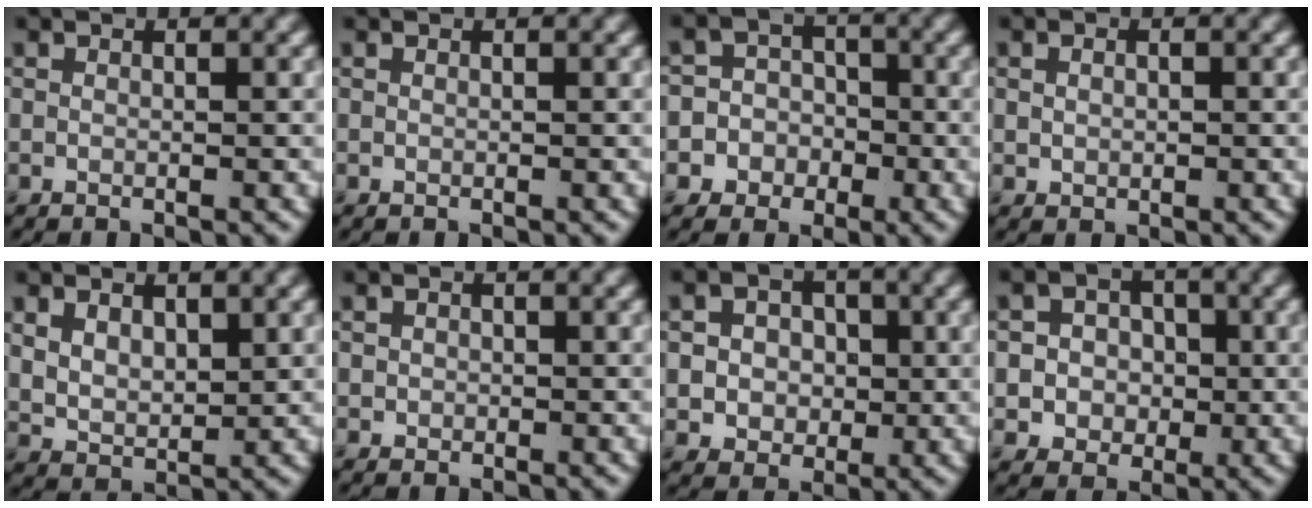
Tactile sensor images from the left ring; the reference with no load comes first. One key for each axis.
{"total": 0.0}
{"total": 5.7, "fx": -2.0, "fy": 5.3, "fz": 0.4, "tx": 0.020, "ty": 0.011, "tz": -0.057}
{"total": 0.9, "fx": 0.0, "fy": 0.7, "fz": 0.5, "tx": -0.010, "ty": -0.001, "tz": 0.001}
{"total": 3.4, "fx": 1.2, "fy": 2.2, "fz": 2.4, "tx": -0.052, "ty": -0.007, "tz": 0.029}
{"total": 0.8, "fx": 0.0, "fy": 0.8, "fz": 0.2, "tx": 0.001, "ty": -0.003, "tz": -0.002}
{"total": 4.8, "fx": 0.5, "fy": 4.1, "fz": 2.5, "tx": -0.038, "ty": 0.012, "tz": -0.009}
{"total": 4.3, "fx": 0.1, "fy": 4.0, "fz": 1.6, "tx": -0.015, "ty": 0.011, "tz": -0.012}